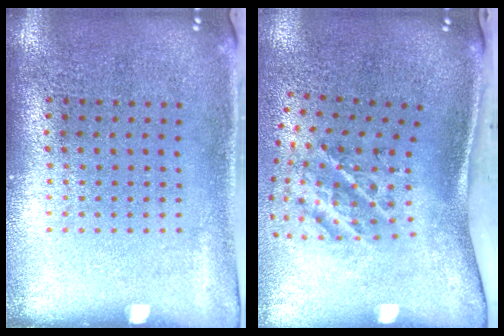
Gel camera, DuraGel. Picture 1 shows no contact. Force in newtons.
{"total": 2.3, "press": 1.3, "slide": 1.9}